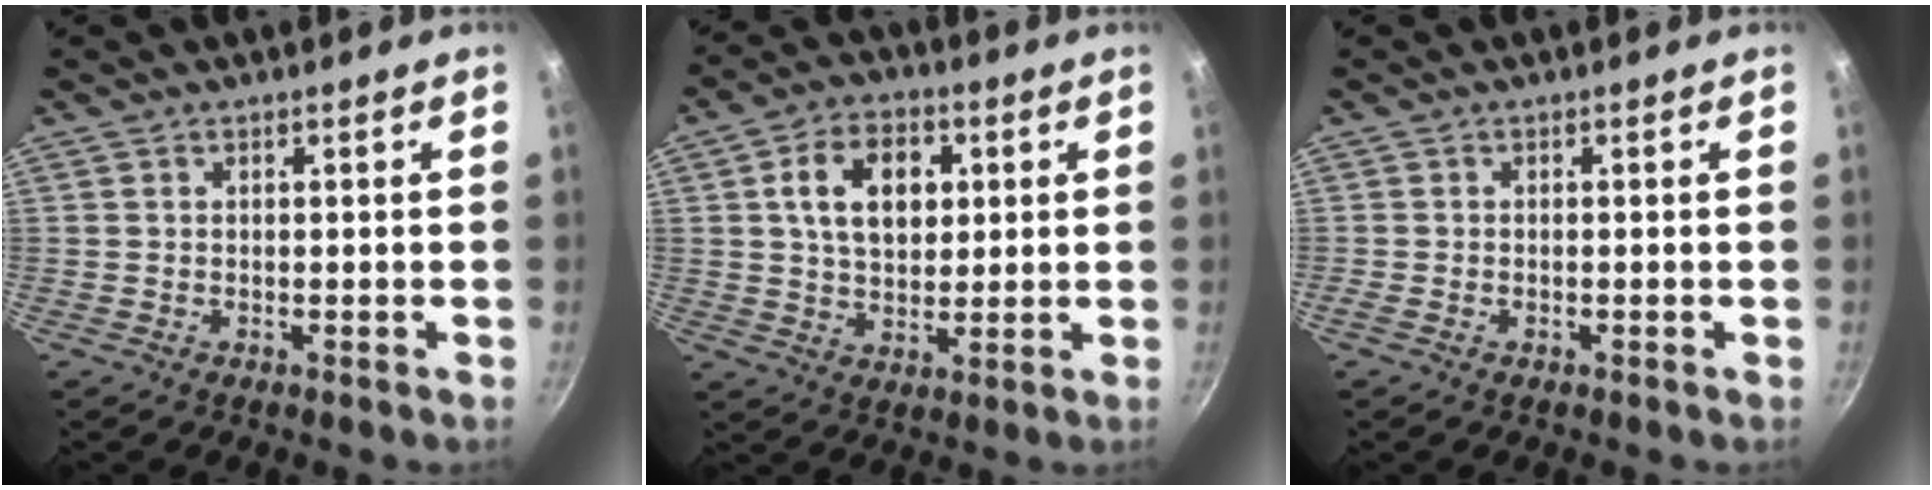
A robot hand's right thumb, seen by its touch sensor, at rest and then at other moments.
{"total": 11.8, "force": [2.8, 8.0, 8.2], "torque": [-0.112, 0.002, 0.042]}
{"total": 0.7, "force": [-0.4, 0.3, 0.5], "torque": [-0.014, 0.003, -0.011]}